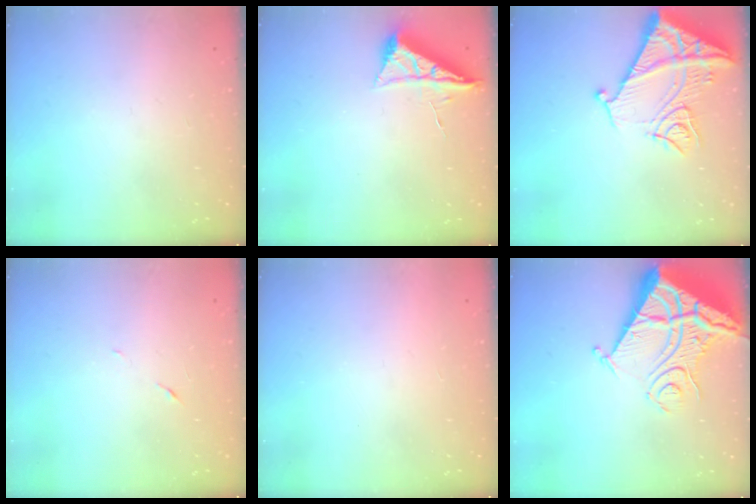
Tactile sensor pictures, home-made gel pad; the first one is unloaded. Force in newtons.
{"total": 6.5, "press": 6.5, "slide": 0.8}
{"total": 15.1, "press": 15.1, "slide": 1.5}
{"total": 5.0, "press": 4.8, "slide": 1.4}
{"total": 1.6, "press": 1.5, "slide": 0.1}
{"total": 16.7, "press": 16.6, "slide": 2.2}